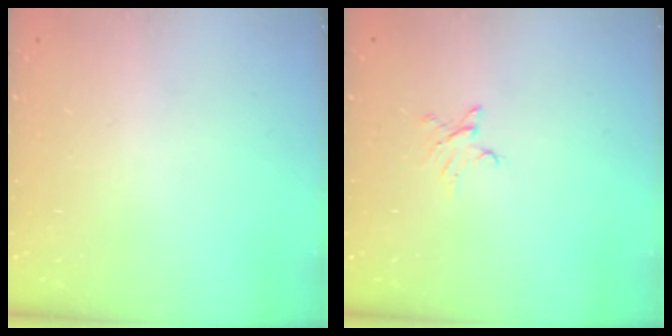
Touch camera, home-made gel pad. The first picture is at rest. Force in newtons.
{"total": 3.5, "press": 3.4, "slide": 0.4}